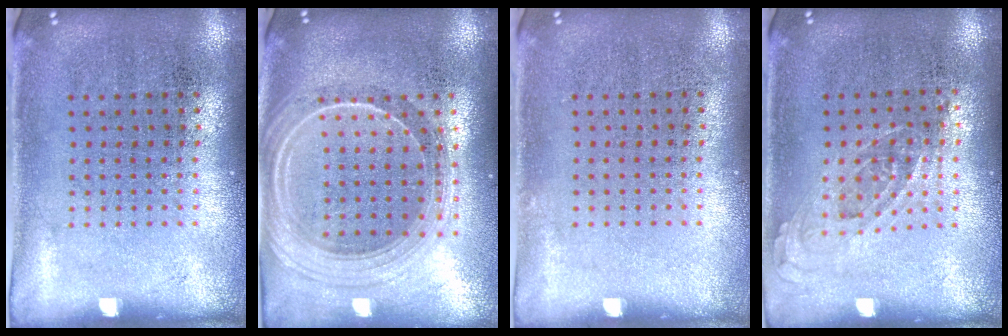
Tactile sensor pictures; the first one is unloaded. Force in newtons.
{"total": 2.4, "press": 2.0, "slide": 1.3}
{"total": 0.0}
{"total": 0.8, "press": 0.8, "slide": 0.3}